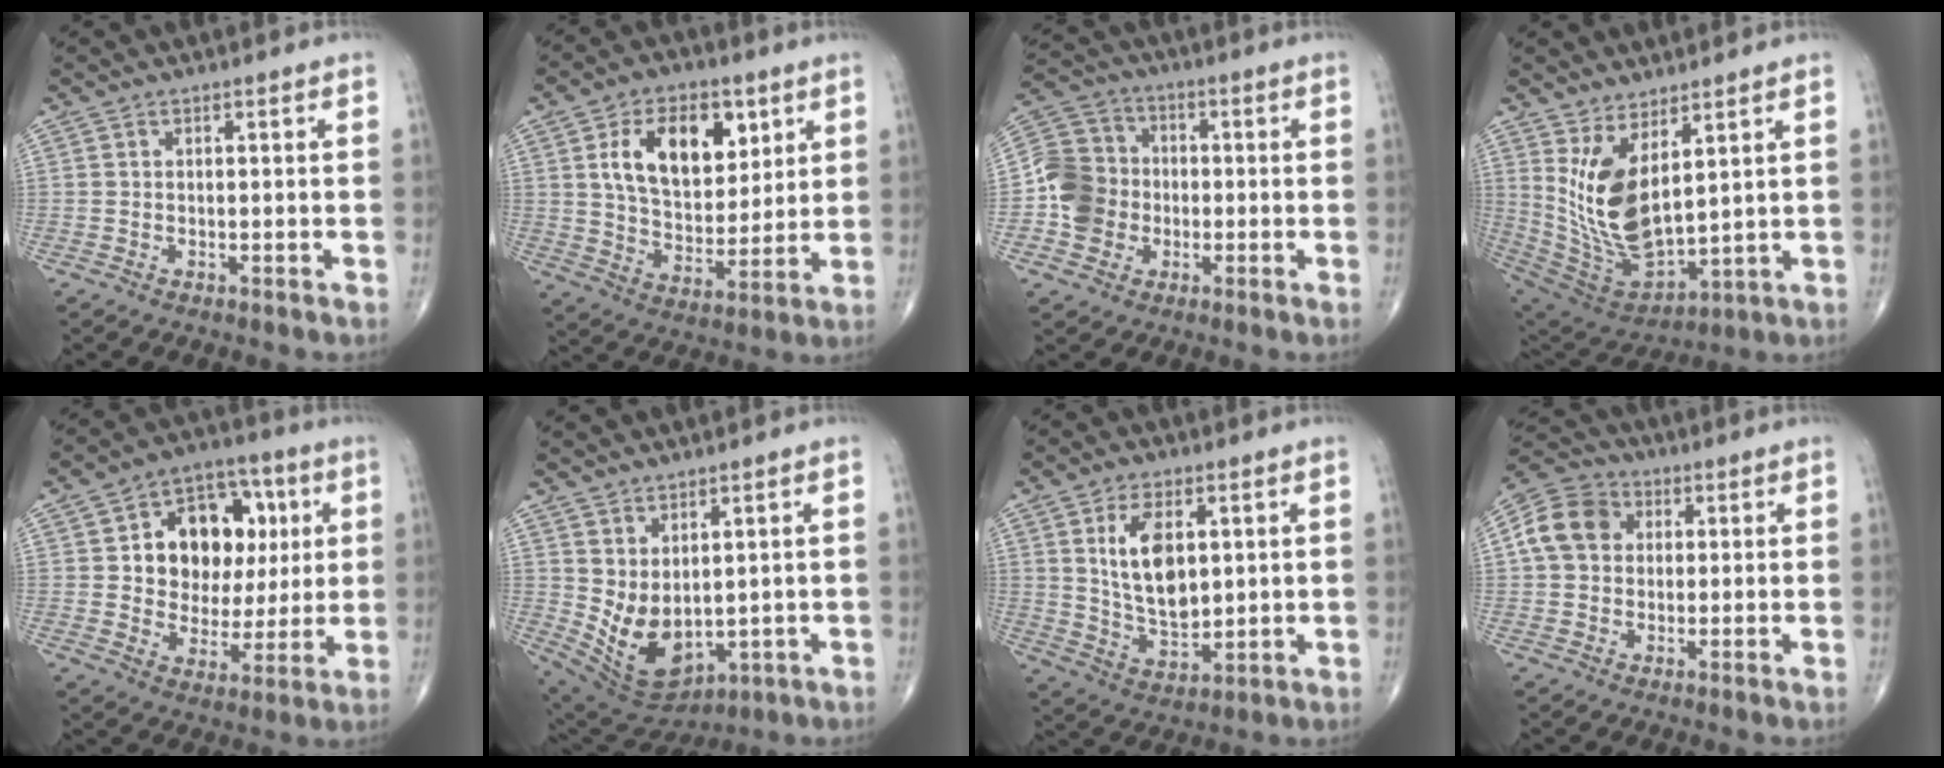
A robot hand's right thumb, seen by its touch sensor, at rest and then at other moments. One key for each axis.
{"total": 16.3, "fx": 5.9, "fy": 9.8, "fz": 11.6, "tx": -0.149, "ty": -0.025, "tz": 0.109}
{"total": 10.5, "fx": -2.0, "fy": 9.4, "fz": 4.2, "tx": -0.055, "ty": 0.027, "tz": -0.046}
{"total": 14.8, "fx": 5.1, "fy": 6.7, "fz": 12.2, "tx": -0.226, "ty": -0.044, "tz": 0.126}
{"total": 17.1, "fx": 3.6, "fy": 12.6, "fz": 11.1, "tx": -0.105, "ty": 0.009, "tz": 0.060}
{"total": 10.9, "fx": 1.5, "fy": 6.4, "fz": 8.7, "tx": -0.145, "ty": -0.028, "tz": 0.060}
{"total": 11.5, "fx": 2.9, "fy": 6.6, "fz": 9.0, "tx": -0.142, "ty": -0.020, "tz": 0.064}
{"total": 9.9, "fx": 1.9, "fy": 8.1, "fz": 5.4, "tx": -0.087, "ty": 0.017, "tz": 0.023}